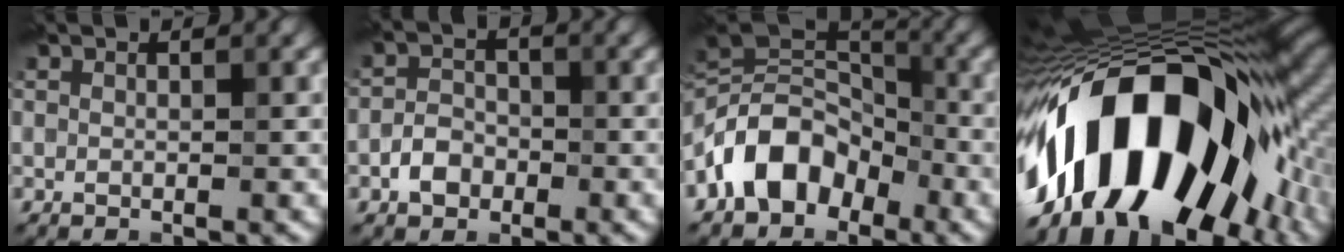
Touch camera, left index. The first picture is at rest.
{"total": 2.4, "force": [-1.6, 1.6, 0.9], "torque": [-0.009, 0.008, -0.031]}
{"total": 7.8, "force": [-4.4, 4.9, 4.2], "torque": [-0.061, 0.012, -0.095]}
{"total": 17.9, "force": [-5.2, 9.6, 14.1], "torque": [-0.214, 0.022, -0.103]}